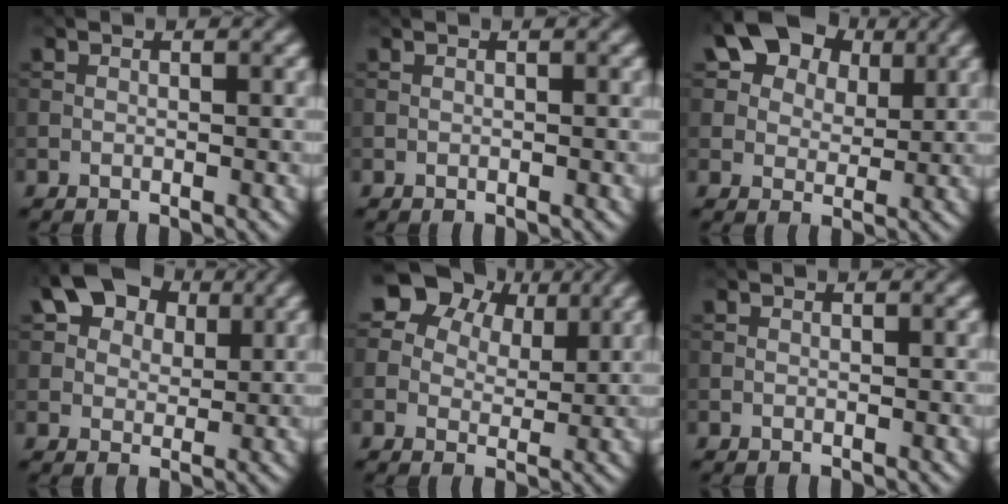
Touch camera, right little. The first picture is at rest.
{"total": 0.0}
{"total": 12.0, "force": [6.3, 8.0, 6.3], "torque": [-0.111, 0.028, 0.096]}
{"total": 9.4, "force": [4.8, 6.2, 5.2], "torque": [-0.103, 0.028, 0.067]}
{"total": 12.2, "force": [7.0, 8.3, 5.6], "torque": [-0.110, 0.026, 0.114]}
{"total": 0.0}